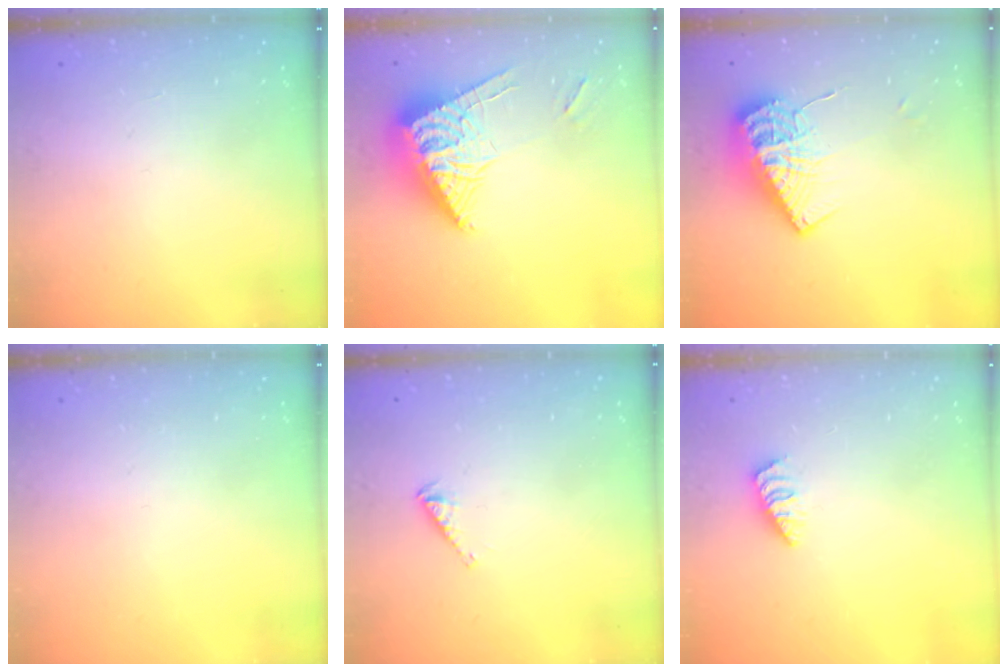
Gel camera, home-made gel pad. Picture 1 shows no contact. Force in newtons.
{"total": 12.4, "press": 12.3, "slide": 1.6}
{"total": 13.5, "press": 13.4, "slide": 1.1}
{"total": 0.0}
{"total": 2.9, "press": 2.9, "slide": 0.3}
{"total": 1.0, "press": 1.0, "slide": 0.2}